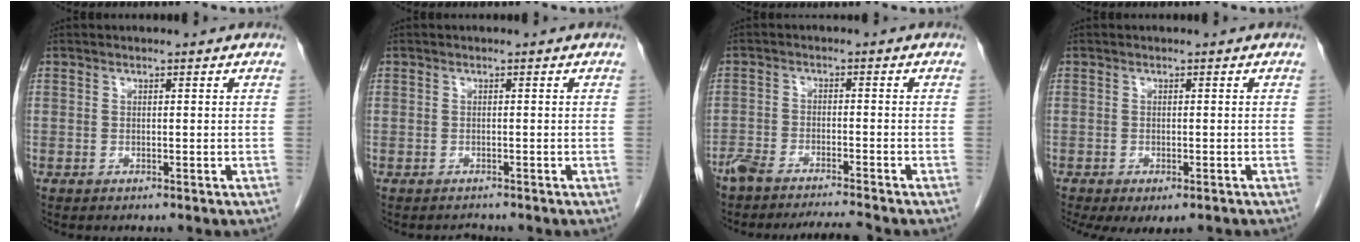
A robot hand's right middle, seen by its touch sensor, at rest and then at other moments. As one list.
[{"total": 0.8, "force": [-0.7, 0.2, -0.3], "torque": [0.006, -0.005, -0.011]}, {"total": 6.9, "force": [-6.4, -0.1, 2.5], "torque": [-0.043, -0.004, -0.109]}, {"total": 7.4, "force": [-5.3, 2.9, 4.3], "torque": [-0.065, -0.011, -0.072]}]